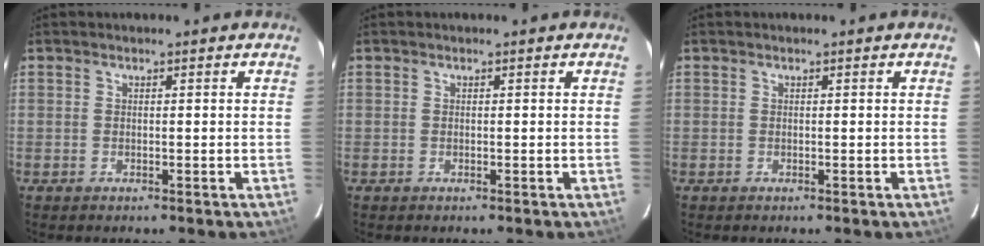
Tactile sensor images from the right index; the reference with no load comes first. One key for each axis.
{"total": 0.0}
{"total": 0.0}